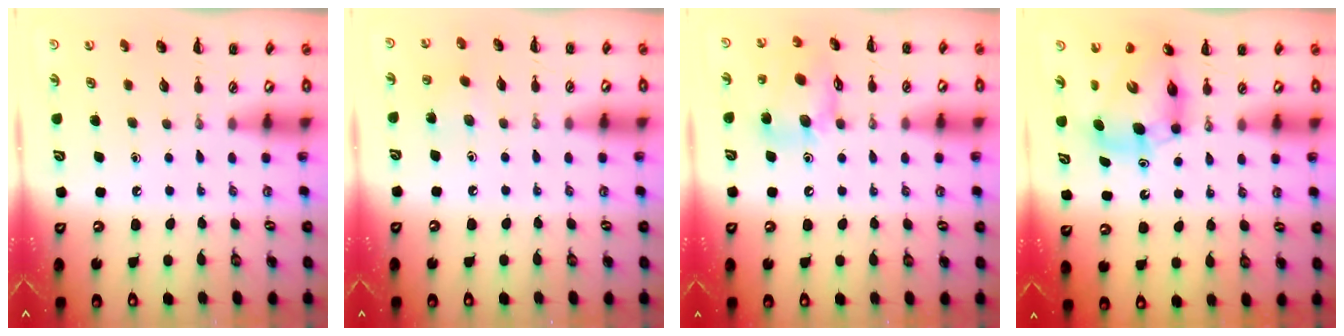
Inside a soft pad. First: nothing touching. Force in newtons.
{"total": 3.4, "press": 3.2, "slide": 1.2}
{"total": 14.2, "press": 14.1, "slide": 1.7}
{"total": 9.4, "press": 9.0, "slide": 2.7}